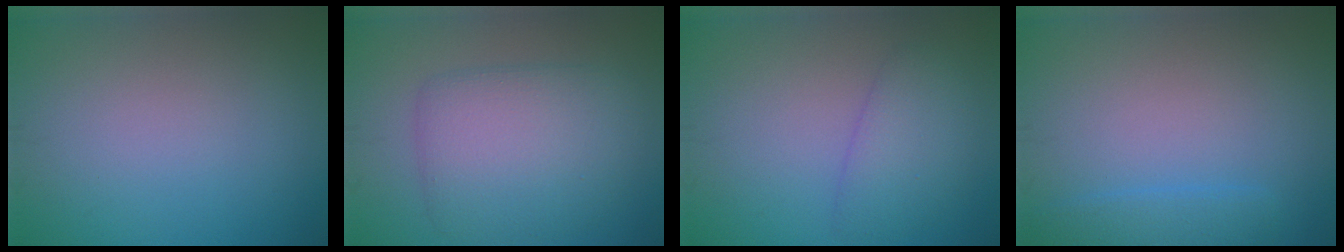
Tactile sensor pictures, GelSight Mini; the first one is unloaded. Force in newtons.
{"total": 6.2, "press": 6.2, "slide": 0.2}
{"total": 2.7, "press": 2.7, "slide": 0.3}
{"total": 2.1, "press": 2.1, "slide": 0.1}